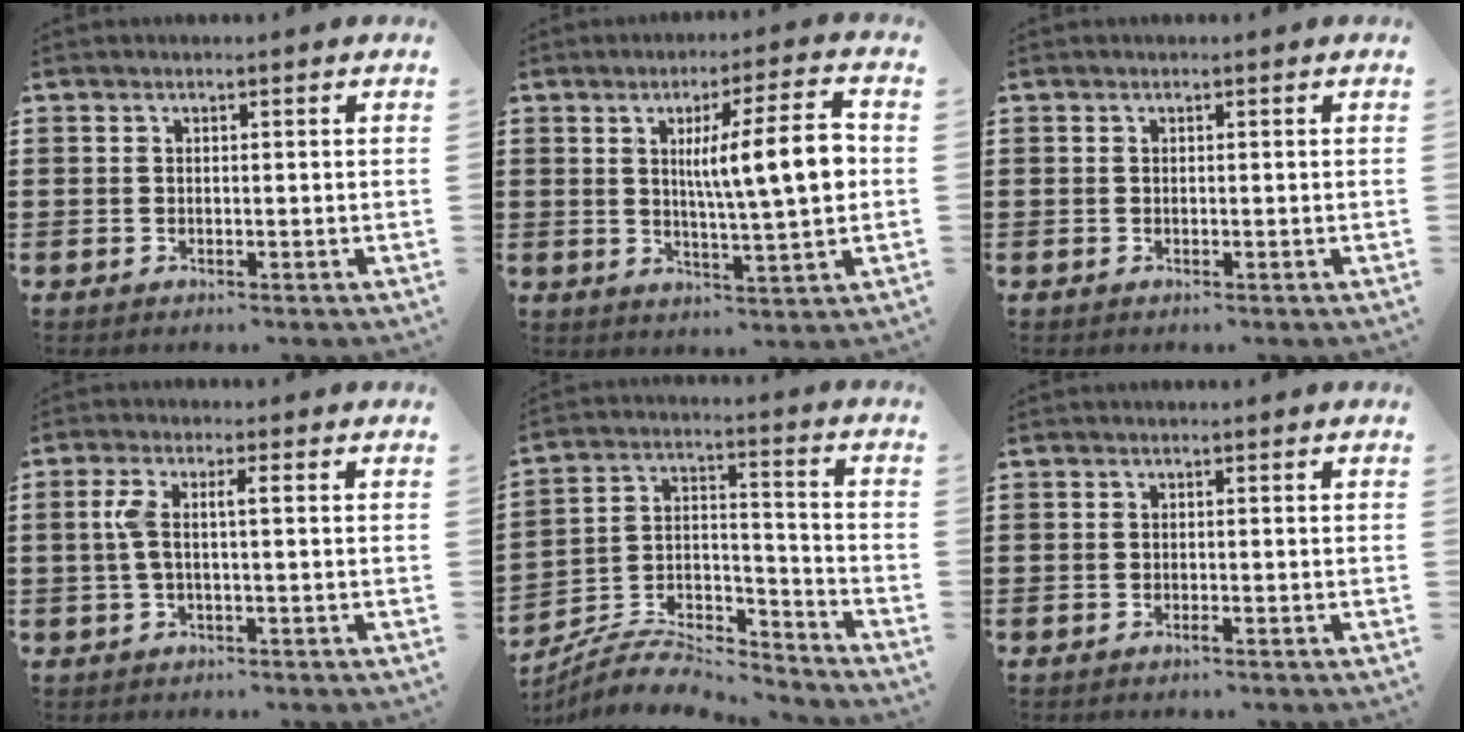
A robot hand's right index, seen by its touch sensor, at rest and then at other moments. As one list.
[{"total": 10.9, "force": [1.7, 1.8, 10.6], "torque": [-0.164, -0.006, 0.016]}, {"total": 0.0}, {"total": 3.9, "force": [0.0, 0.7, 3.8], "torque": [-0.087, -0.002, -0.009]}, {"total": 7.2, "force": [-6.8, 1.7, 1.9], "torque": [-0.032, 0.009, -0.133]}, {"total": 0.6, "force": [-0.3, 0.0, 0.5], "torque": [-0.009, -0.002, -0.006]}]